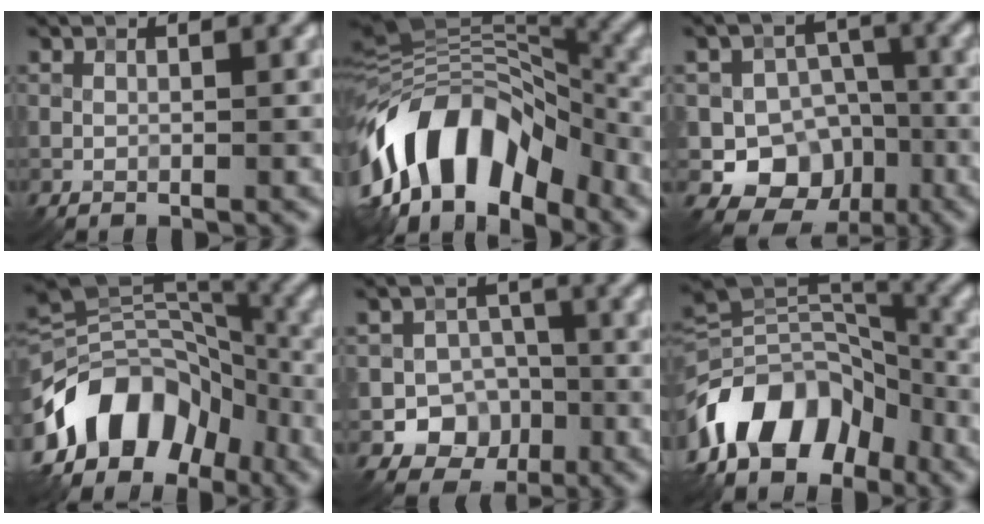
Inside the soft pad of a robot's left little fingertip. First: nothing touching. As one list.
[{"total": 13.0, "force": [-5.8, 7.1, 9.2], "torque": [-0.154, 0.016, -0.109]}, {"total": 8.8, "force": [-3.3, 7.5, 3.2], "torque": [-0.024, 0.003, -0.081]}, {"total": 12.4, "force": [-6.3, 7.9, 7.2], "torque": [-0.124, 0.018, -0.127]}, {"total": 6.1, "force": [-2.4, 5.3, 1.8], "torque": [0.001, -0.001, -0.058]}, {"total": 12.0, "force": [-6.7, 7.4, 6.7], "torque": [-0.113, 0.020, -0.134]}]